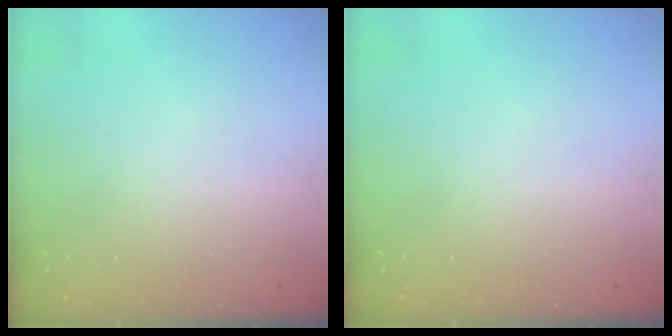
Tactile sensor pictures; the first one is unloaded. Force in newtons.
{"total": 0.0}